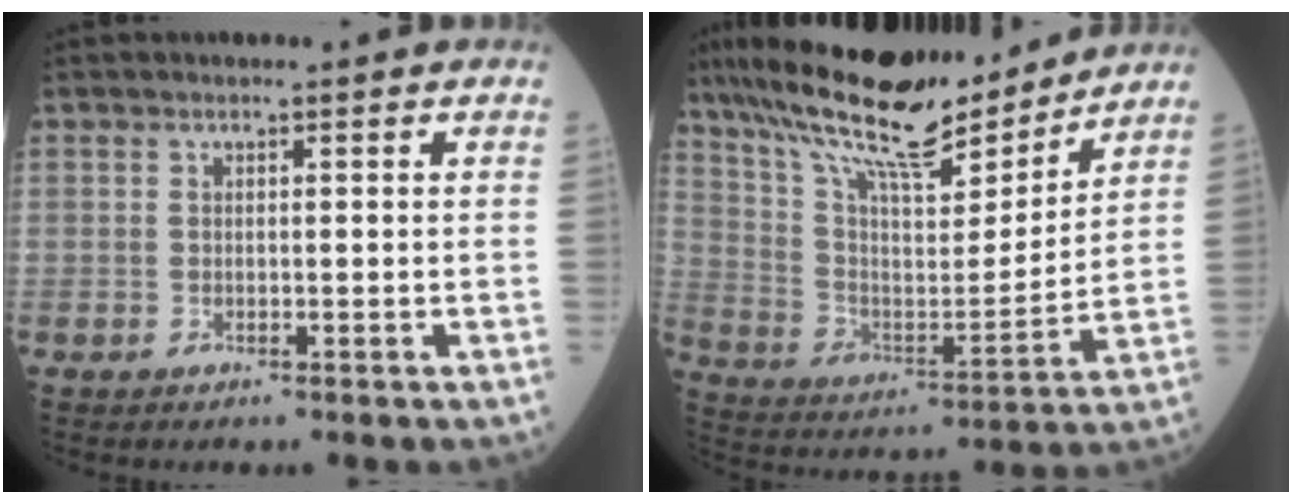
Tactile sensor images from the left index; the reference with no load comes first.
{"total": 20.0, "force": [16.7, 3.9, 10.3], "torque": [-0.190, 0.009, 0.287]}